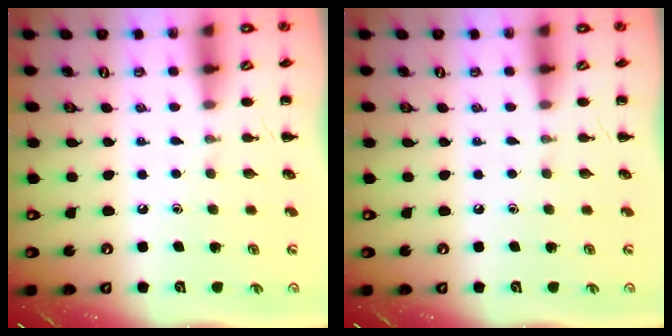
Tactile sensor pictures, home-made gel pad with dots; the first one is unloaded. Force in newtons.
{"total": 0.0}